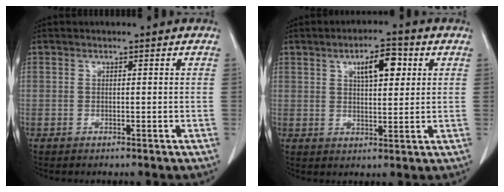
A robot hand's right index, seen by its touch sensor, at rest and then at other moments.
{"total": 6.5, "force": [2.6, 2.3, 5.5], "torque": [-0.088, 0.009, 0.043]}